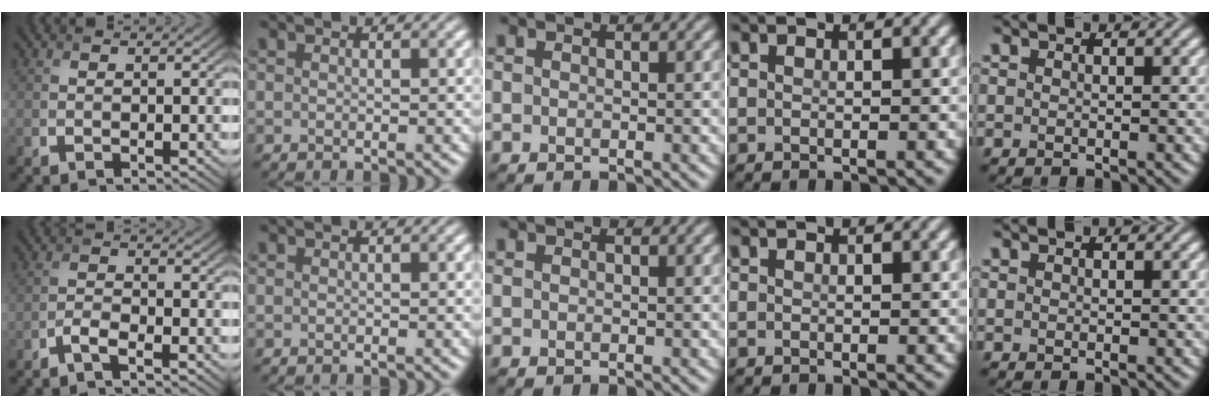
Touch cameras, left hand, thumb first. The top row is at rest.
{"thumb": {"total": 2.1, "force": [-1.6, 0.4, 1.3], "torque": [-0.030, 0.003, -0.040]}}